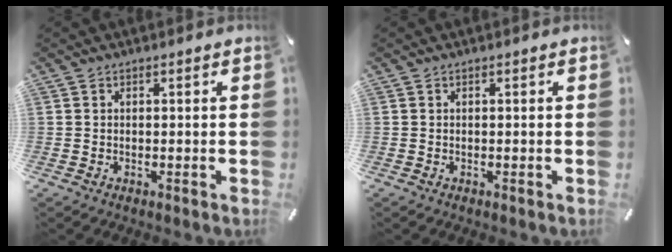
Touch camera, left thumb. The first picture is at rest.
{"total": 0.0}